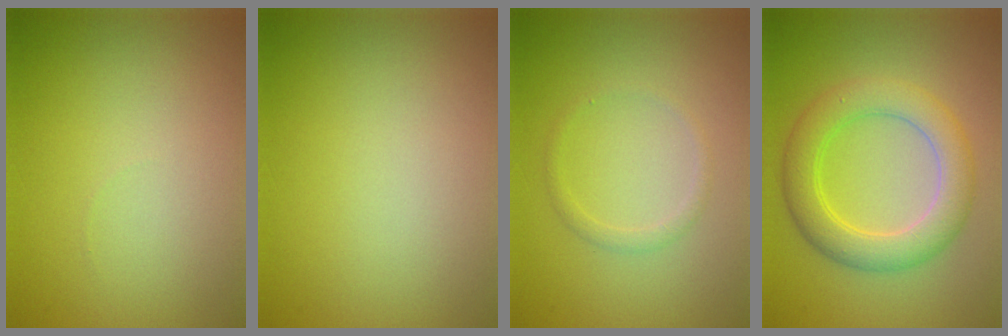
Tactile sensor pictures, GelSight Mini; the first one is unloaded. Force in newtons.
{"total": 0.0}
{"total": 1.0, "press": 1.0, "slide": 0.1}
{"total": 5.1, "press": 5.1, "slide": 0.2}